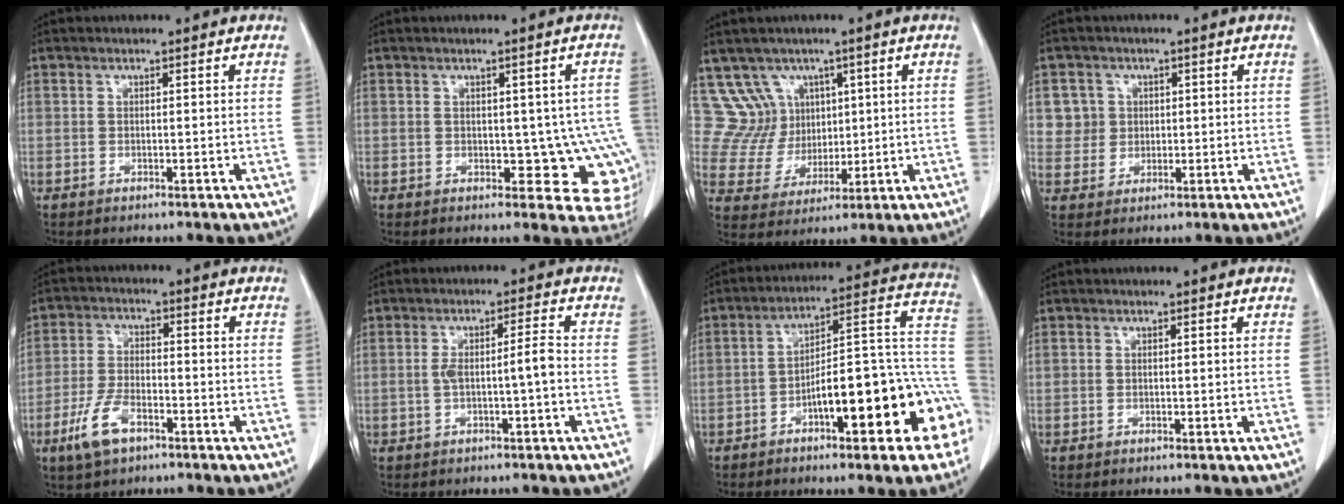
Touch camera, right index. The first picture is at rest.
{"total": 7.4, "force": [-0.8, 4.3, 6.0], "torque": [-0.045, 0.007, -0.002]}
{"total": 8.1, "force": [4.1, 6.9, 0.2], "torque": [-0.009, 0.034, 0.088]}
{"total": 4.5, "force": [1.2, 4.3, -0.2], "torque": [0.020, 0.010, 0.025]}
{"total": 7.3, "force": [-4.1, 3.3, 5.1], "torque": [-0.116, -0.001, -0.075]}
{"total": 4.1, "force": [-0.8, 0.1, 4.0], "torque": [-0.070, 0.016, -0.007]}
{"total": 18.0, "force": [-6.4, 4.4, 16.3], "torque": [-0.157, 0.043, -0.081]}
{"total": 0.0}